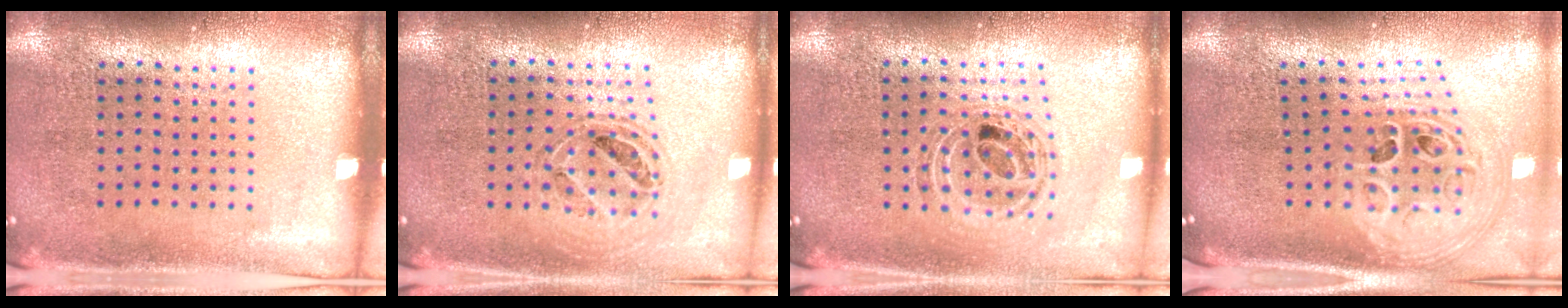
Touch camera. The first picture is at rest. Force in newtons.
{"total": 0.7, "press": 0.7, "slide": 0.1}
{"total": 0.9, "press": 0.9, "slide": 0.1}
{"total": 2.9, "press": 2.0, "slide": 2.1}